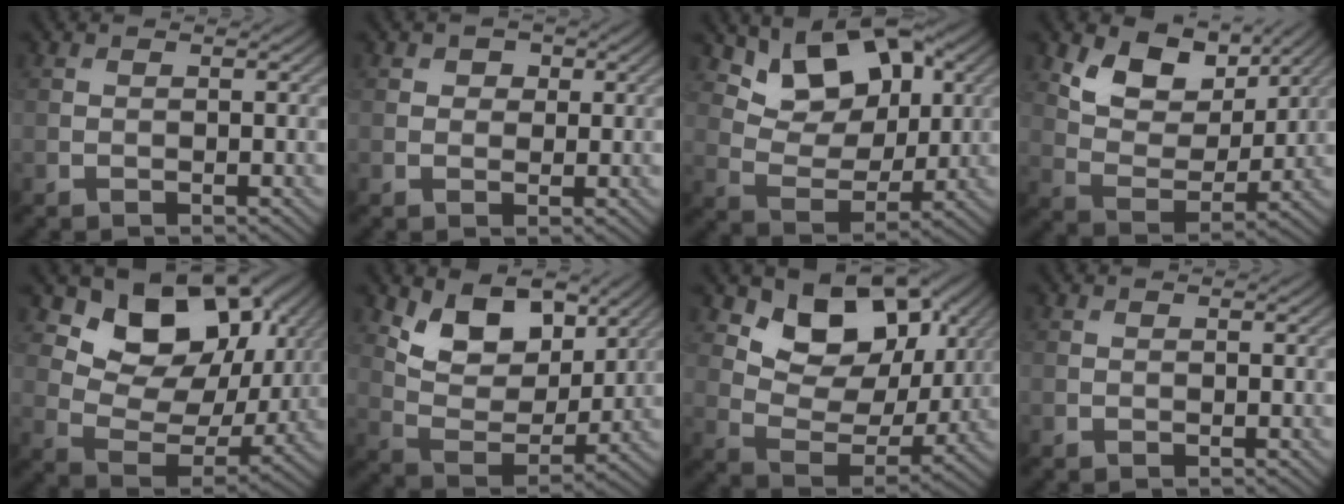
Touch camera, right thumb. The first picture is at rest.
{"total": 2.2, "force": [0.9, 1.8, 1.0], "torque": [-0.008, -0.003, 0.009]}
{"total": 10.3, "force": [5.6, 6.0, 6.2], "torque": [-0.115, -0.008, 0.092]}
{"total": 9.6, "force": [5.5, 5.7, 5.5], "torque": [-0.114, -0.013, 0.094]}
{"total": 13.0, "force": [6.7, 8.4, 7.3], "torque": [-0.127, -0.011, 0.116]}
{"total": 9.2, "force": [5.3, 5.1, 5.4], "torque": [-0.108, -0.020, 0.093]}
{"total": 11.0, "force": [5.9, 6.9, 6.1], "torque": [-0.118, -0.012, 0.102]}
{"total": 0.0}